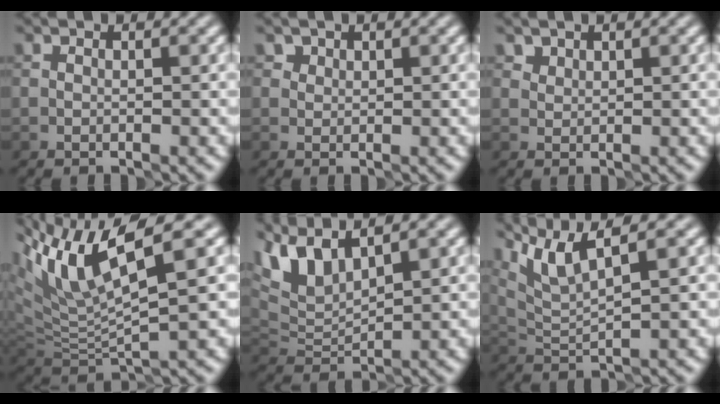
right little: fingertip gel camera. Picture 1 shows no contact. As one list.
[{"total": 1.3, "force": [0.8, 0.9, 0.2], "torque": [-0.001, 0.003, 0.011]}, {"total": 1.2, "force": [1.1, 0.6, 0.0], "torque": [0.000, -0.005, 0.023]}, {"total": 9.1, "force": [4.8, 1.9, 7.5], "torque": [-0.142, 0.011, 0.092]}, {"total": 5.4, "force": [3.8, 1.7, 3.5], "torque": [-0.083, 0.007, 0.077]}, {"total": 4.7, "force": [3.5, 0.5, 3.1], "torque": [-0.062, 0.011, 0.076]}]